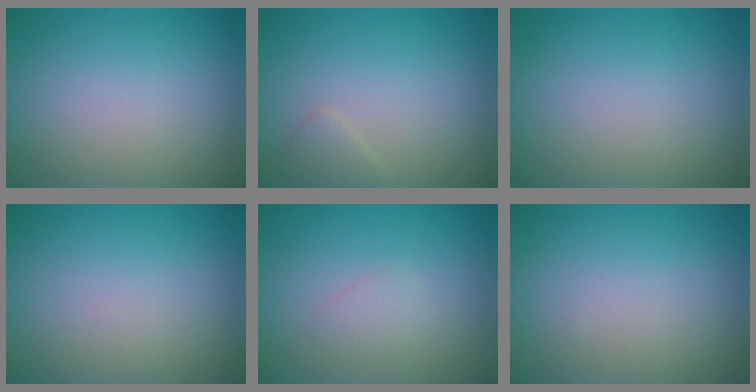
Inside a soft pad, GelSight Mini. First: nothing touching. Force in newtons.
{"total": 1.1, "press": 1.1, "slide": 0.0}
{"total": 0.0}
{"total": 0.0}
{"total": 1.1, "press": 1.1, "slide": 0.0}
{"total": 0.0}